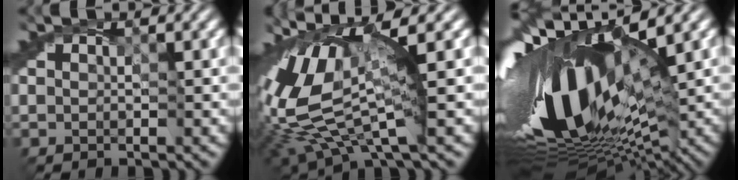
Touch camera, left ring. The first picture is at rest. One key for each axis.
{"total": 9.2, "fx": 2.3, "fy": 2.9, "fz": 8.4, "tx": -0.196, "ty": -0.002, "tz": 0.048}
{"total": 18.0, "fx": 1.7, "fy": 8.9, "fz": 15.6, "tx": -0.330, "ty": -0.027, "tz": 0.044}